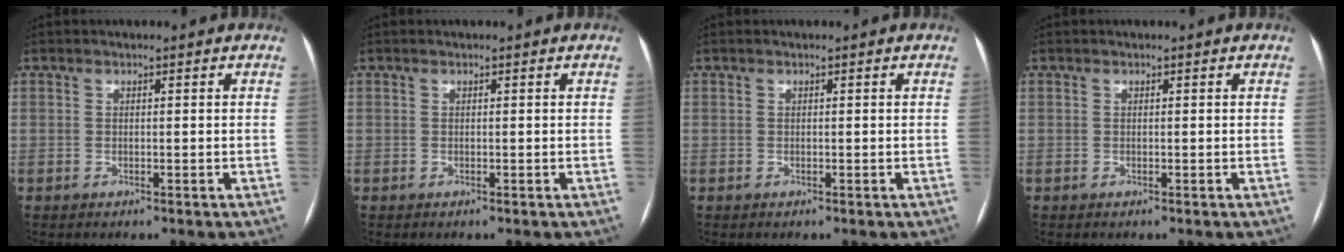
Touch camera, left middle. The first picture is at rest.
{"total": 0.0}
{"total": 0.0}
{"total": 0.0}